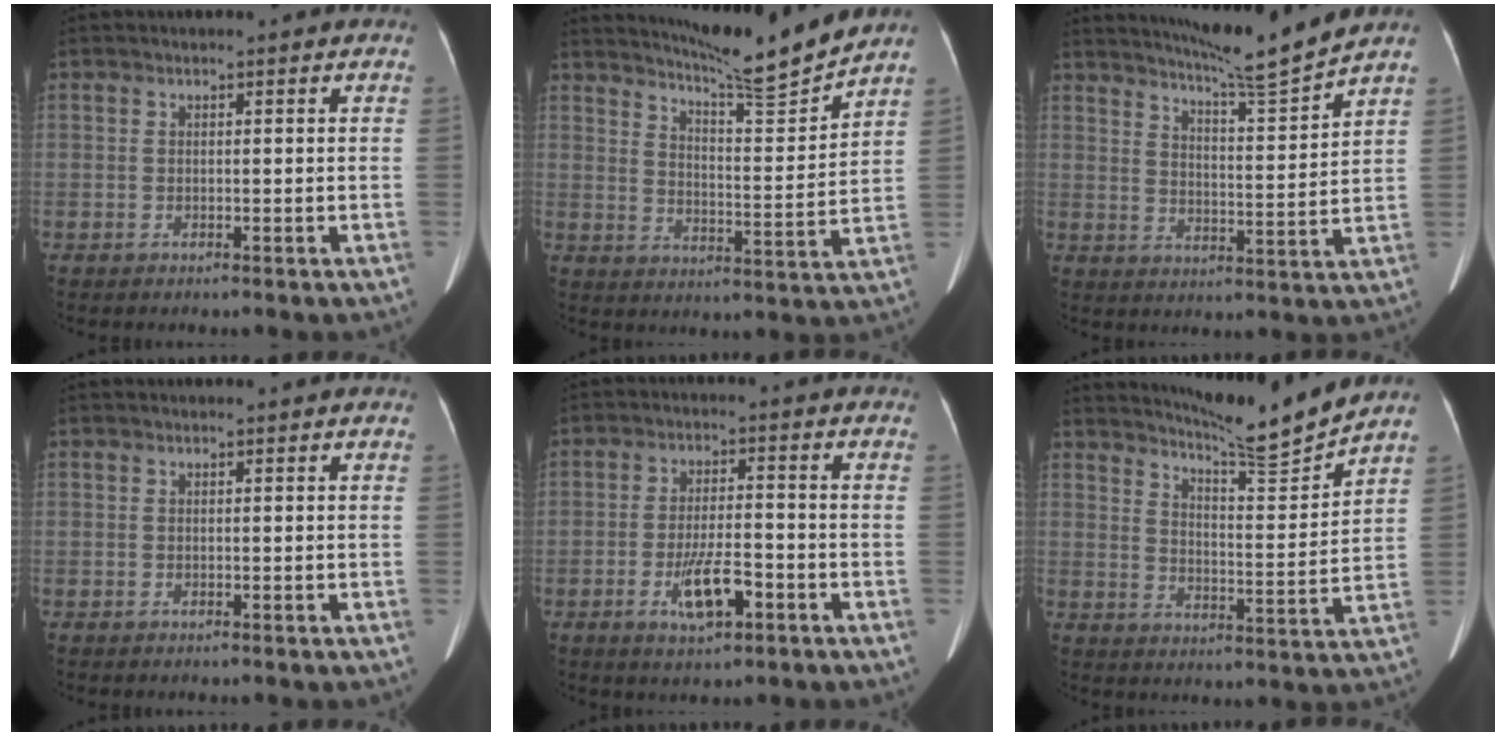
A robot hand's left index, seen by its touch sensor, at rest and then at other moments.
{"total": 11.7, "force": [11.1, -1.7, 3.2], "torque": [-0.059, -0.035, 0.170]}
{"total": 10.0, "force": [9.3, -2.1, 3.3], "torque": [-0.060, -0.030, 0.146]}
{"total": 0.0}
{"total": 6.6, "force": [-2.9, 1.8, 5.6], "torque": [-0.108, -0.004, -0.048]}
{"total": 10.3, "force": [9.9, -2.0, 2.1], "torque": [-0.044, -0.041, 0.155]}